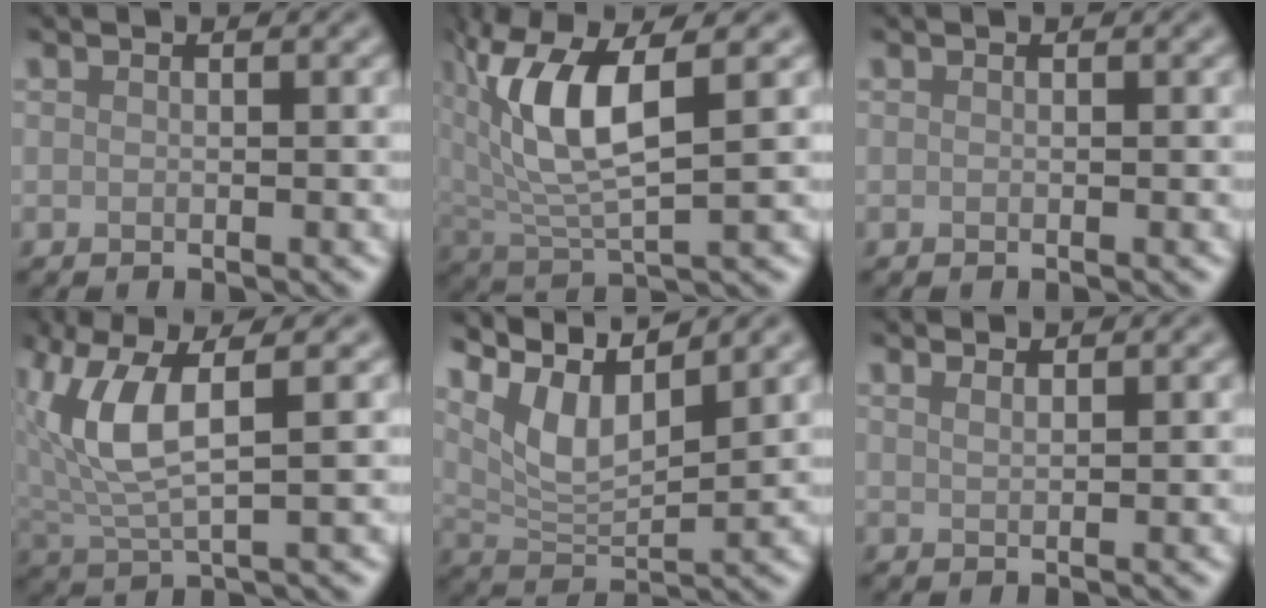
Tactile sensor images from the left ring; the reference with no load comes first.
{"total": 8.2, "force": [2.4, 2.7, 7.4], "torque": [-0.160, 0.001, 0.043]}
{"total": 0.0}
{"total": 6.1, "force": [1.5, 2.2, 5.5], "torque": [-0.130, 0.003, 0.031]}
{"total": 6.5, "force": [4.4, 1.8, 4.4], "torque": [-0.090, -0.002, 0.088]}
{"total": 1.5, "force": [1.3, 0.4, 0.7], "torque": [-0.002, -0.001, 0.012]}